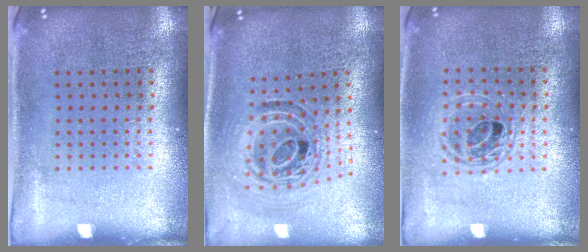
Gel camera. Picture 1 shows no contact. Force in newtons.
{"total": 1.2, "press": 1.1, "slide": 0.5}
{"total": 1.4, "press": 1.2, "slide": 0.6}